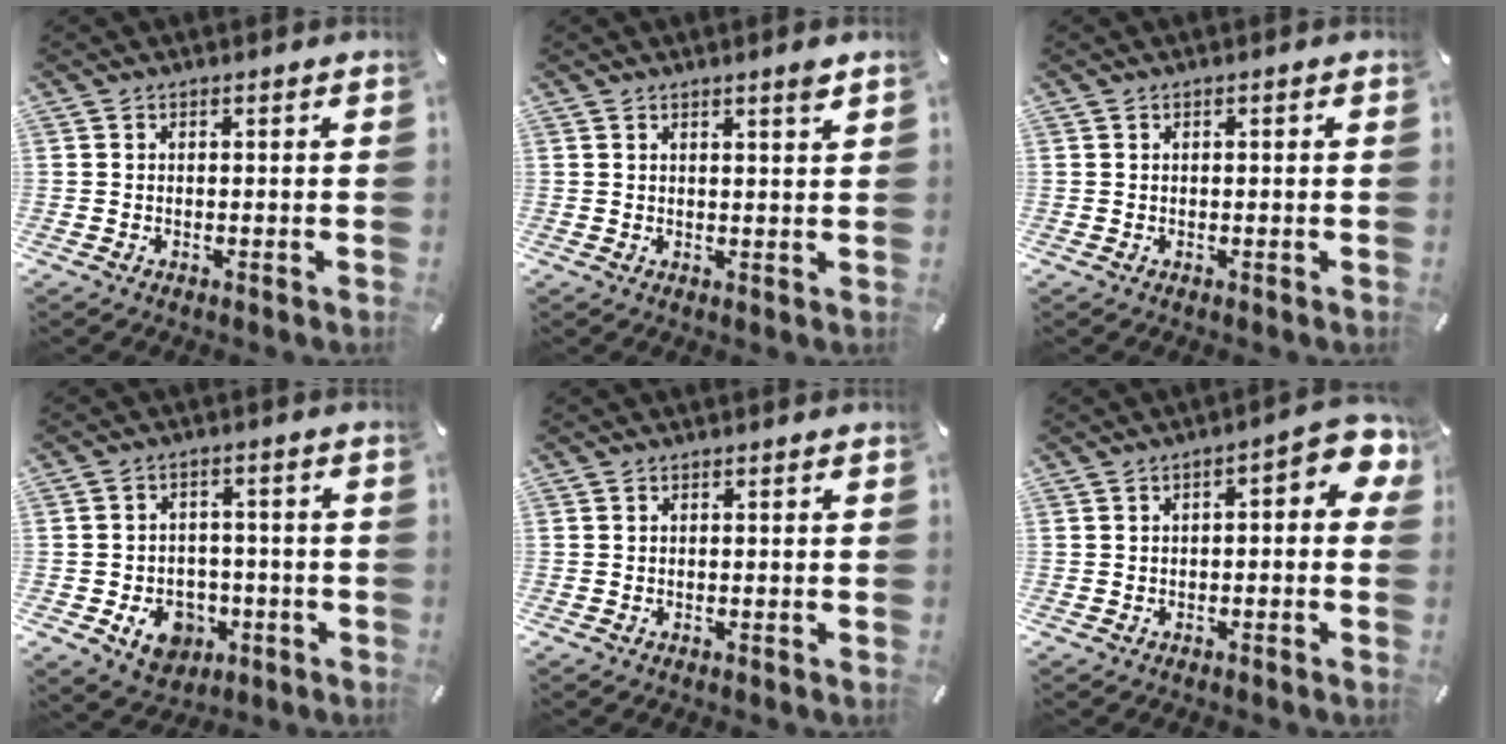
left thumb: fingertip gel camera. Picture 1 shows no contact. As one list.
[{"total": 2.2, "force": [1.6, 0.0, 1.5], "torque": [-0.024, -0.006, 0.026]}, {"total": 0.8, "force": [-0.1, 0.2, 0.8], "torque": [-0.013, 0.001, -0.002]}, {"total": 8.8, "force": [-3.4, 6.9, 4.3], "torque": [-0.072, 0.022, -0.059]}, {"total": 0.0}, {"total": 6.3, "force": [0.3, 2.8, 5.6], "torque": [-0.078, -0.007, 0.002]}]